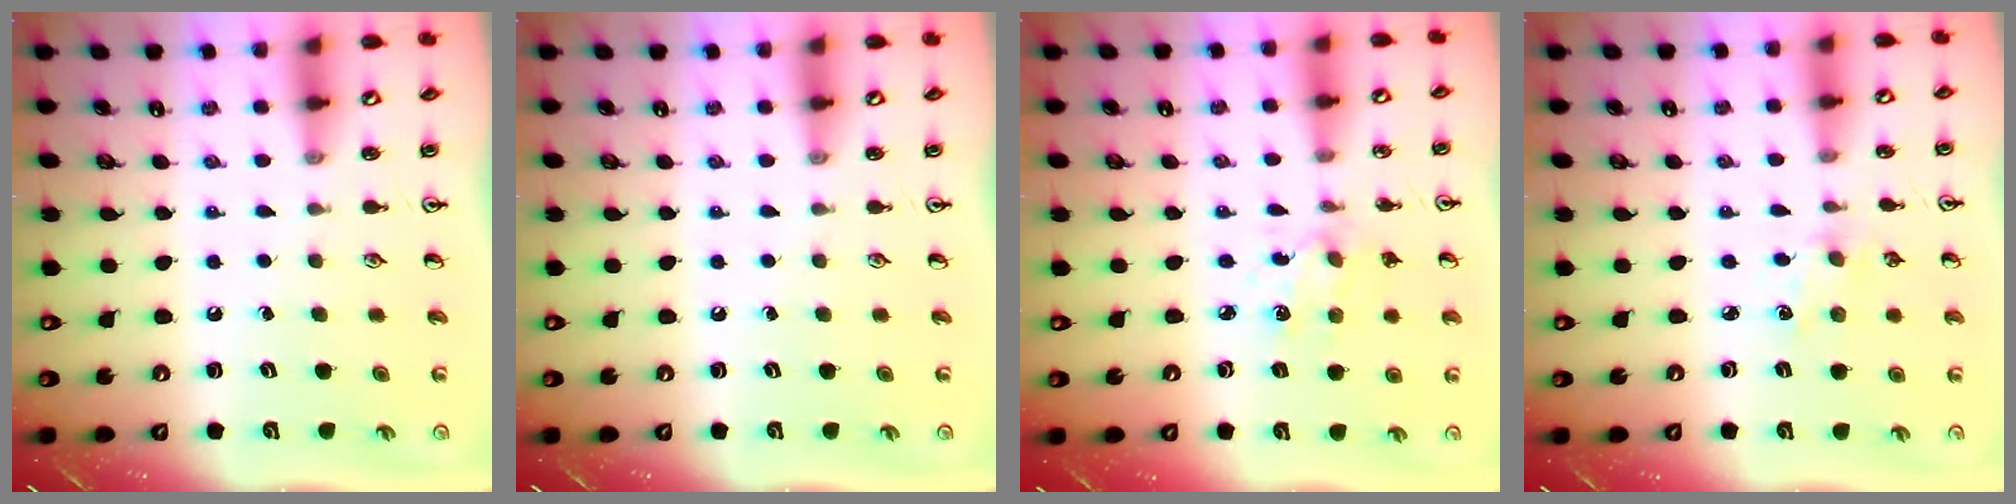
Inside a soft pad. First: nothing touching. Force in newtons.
{"total": 0.0}
{"total": 2.5, "press": 2.4, "slide": 0.7}
{"total": 2.6, "press": 2.5, "slide": 0.4}